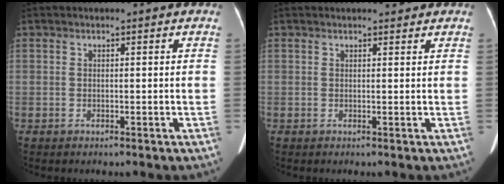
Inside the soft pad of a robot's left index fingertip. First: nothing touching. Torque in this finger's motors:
{"motor_torque": [0.36, -0.27, 0.01, 0.04]}